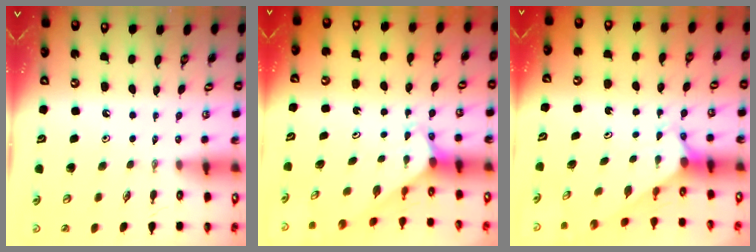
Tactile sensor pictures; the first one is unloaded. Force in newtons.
{"total": 3.0, "press": 3.0, "slide": 0.2}
{"total": 2.7, "press": 2.7, "slide": 0.0}